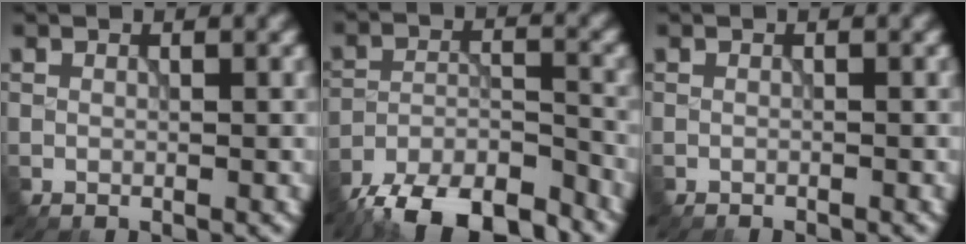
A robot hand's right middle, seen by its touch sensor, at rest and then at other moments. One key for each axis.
{"total": 10.6, "fx": -9.0, "fy": 3.1, "fz": 4.6, "tx": -0.069, "ty": -0.015, "tz": -0.149}
{"total": 0.8, "fx": -0.8, "fy": 0.0, "fz": 0.0, "tx": 0.004, "ty": -0.003, "tz": -0.014}